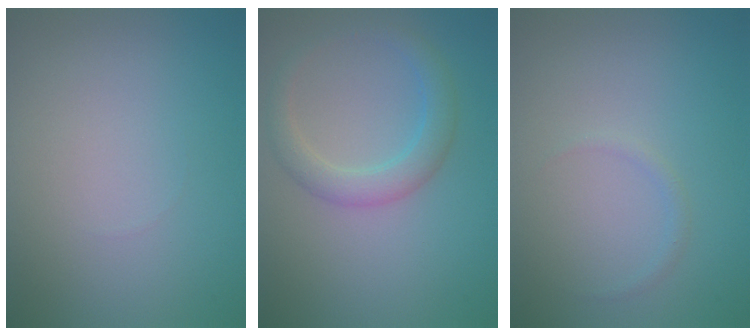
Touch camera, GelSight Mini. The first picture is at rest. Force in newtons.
{"total": 2.9, "press": 2.9, "slide": 0.2}
{"total": 0.6, "press": 0.6, "slide": 0.1}